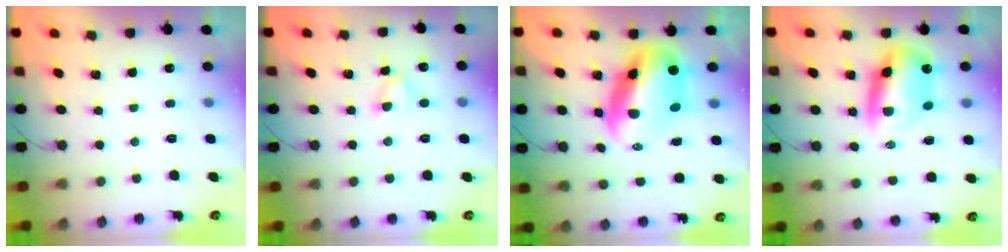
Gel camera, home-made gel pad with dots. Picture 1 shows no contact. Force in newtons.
{"total": 4.1, "press": 4.0, "slide": 1.0}
{"total": 11.8, "press": 11.4, "slide": 3.1}
{"total": 9.8, "press": 9.5, "slide": 2.6}